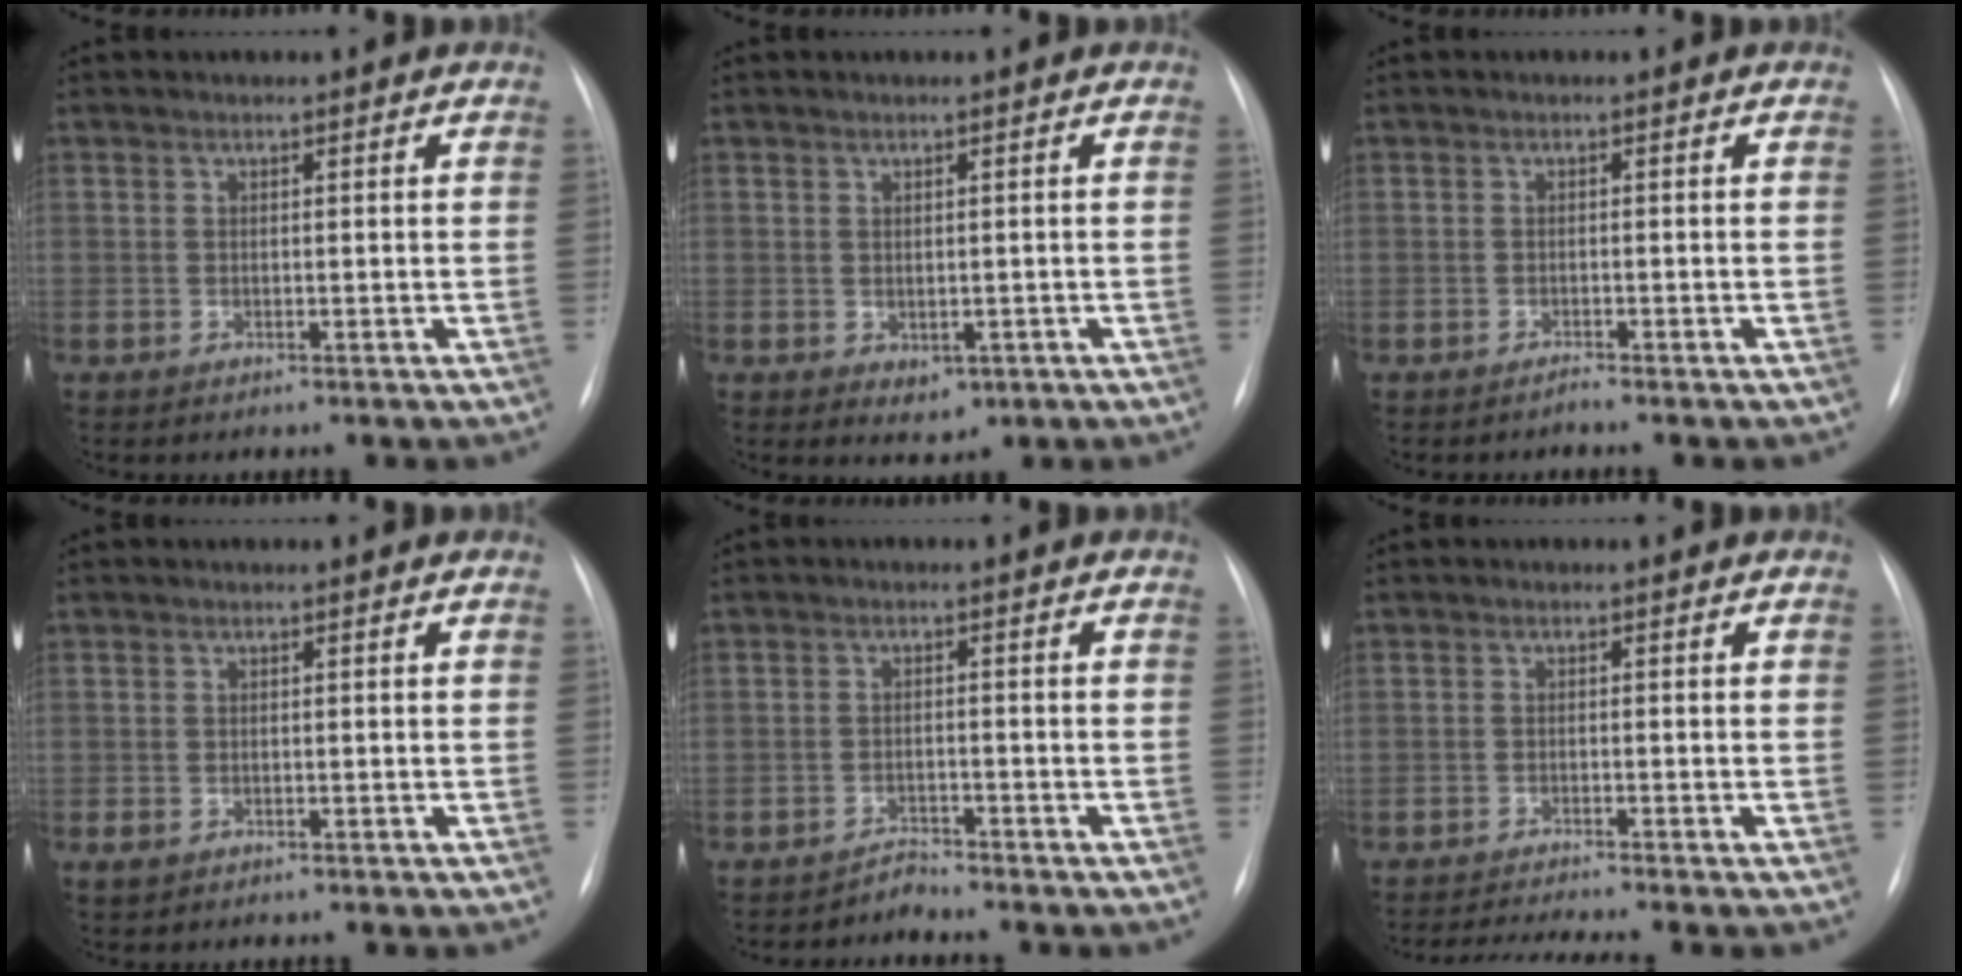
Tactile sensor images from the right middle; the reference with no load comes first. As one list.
[{"total": 2.5, "force": [-0.7, 1.8, 1.5], "torque": [-0.018, -0.002, 0.003]}, {"total": 0.7, "force": [-0.7, 0.0, 0.1], "torque": [-0.006, -0.002, -0.011]}, {"total": 1.0, "force": [-0.4, 0.8, 0.5], "torque": [-0.007, 0.002, 0.001]}, {"total": 1.9, "force": [-1.9, 0.1, -0.5], "torque": [0.014, -0.008, -0.030]}, {"total": 5.0, "force": [-4.4, -1.3, 1.9], "torque": [-0.032, -0.015, -0.072]}]